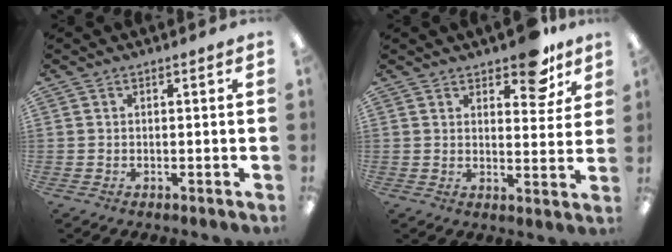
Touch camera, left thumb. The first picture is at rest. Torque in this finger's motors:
{"motor_torque": [0.82, 0.53, 0.48, -0.53, 0.08]}